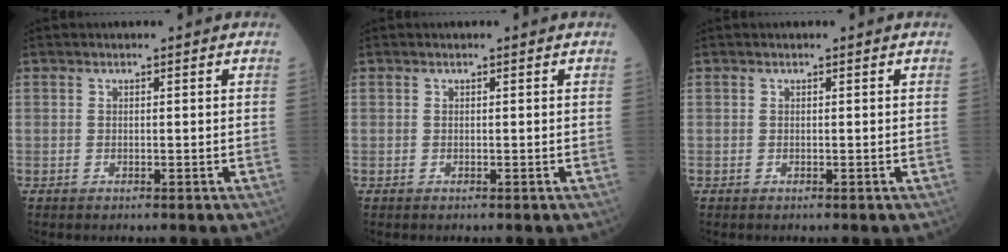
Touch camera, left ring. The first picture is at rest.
{"total": 0.0}
{"total": 0.0}